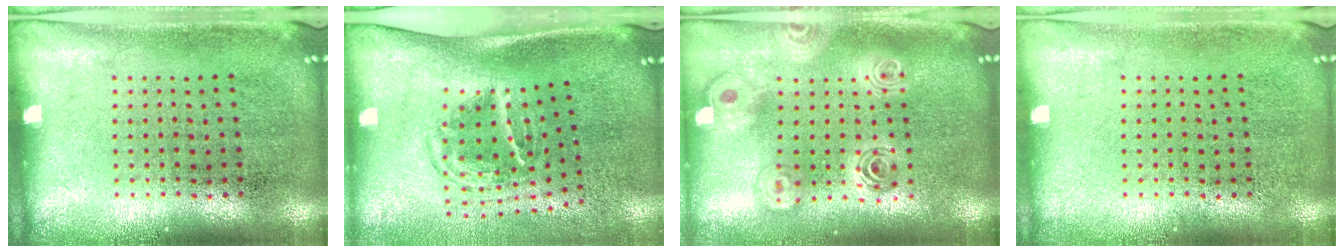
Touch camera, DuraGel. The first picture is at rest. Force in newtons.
{"total": 1.8, "press": 1.1, "slide": 1.4}
{"total": 2.0, "press": 1.7, "slide": 1.1}
{"total": 0.0}